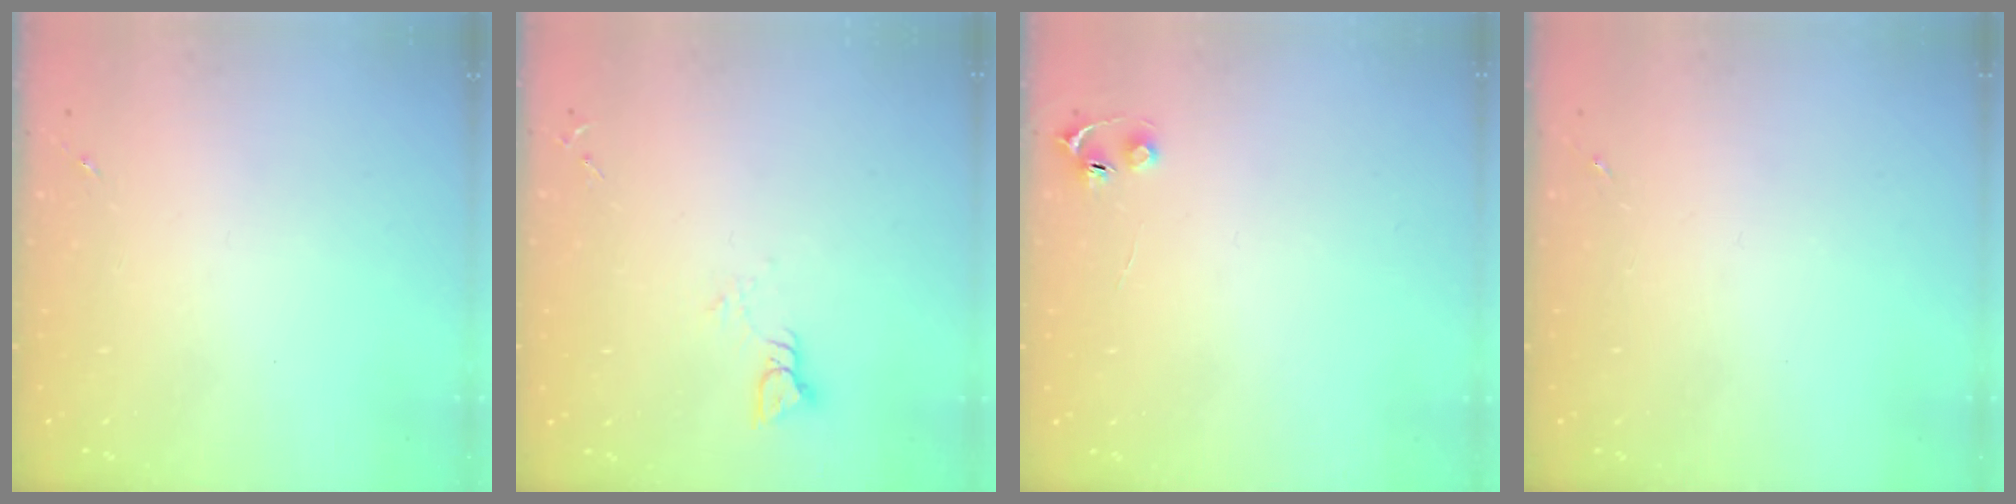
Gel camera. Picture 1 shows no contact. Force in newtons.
{"total": 3.8, "press": 3.8, "slide": 0.4}
{"total": 4.0, "press": 4.0, "slide": 0.5}
{"total": 0.0}